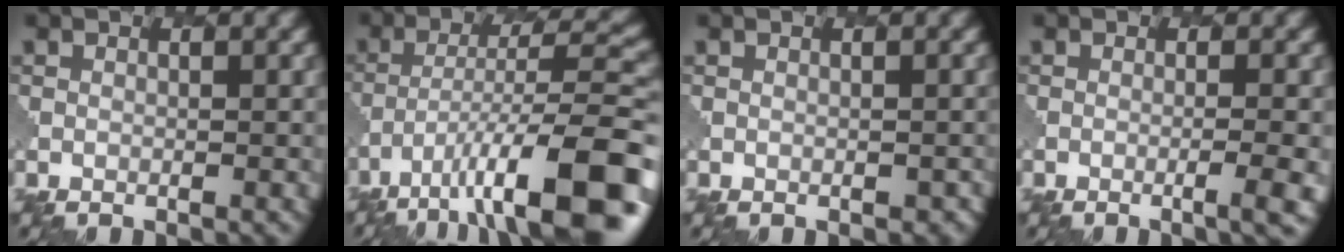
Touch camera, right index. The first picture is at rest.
{"total": 13.0, "force": [-7.4, 3.4, 10.1], "torque": [-0.155, 0.005, -0.122]}
{"total": 1.4, "force": [-0.8, 0.9, 0.7], "torque": [-0.011, -0.001, 0.000]}
{"total": 3.0, "force": [-0.9, 0.7, 2.8], "torque": [-0.035, -0.002, -0.020]}